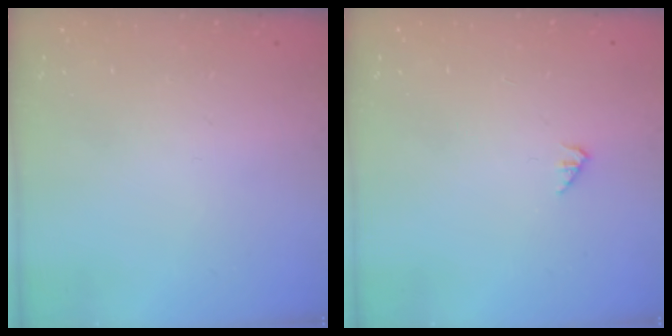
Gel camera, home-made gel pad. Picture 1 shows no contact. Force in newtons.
{"total": 1.7, "press": 1.7, "slide": 0.3}